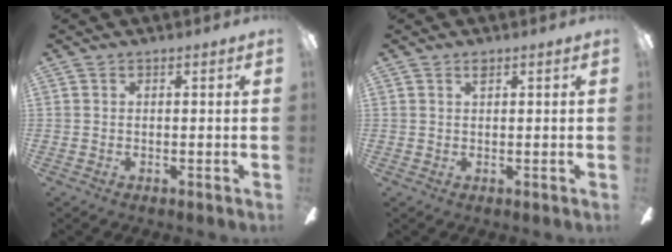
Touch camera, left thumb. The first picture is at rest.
{"total": 1.1, "force": [0.8, 0.4, 0.6], "torque": [-0.006, -0.001, 0.013]}